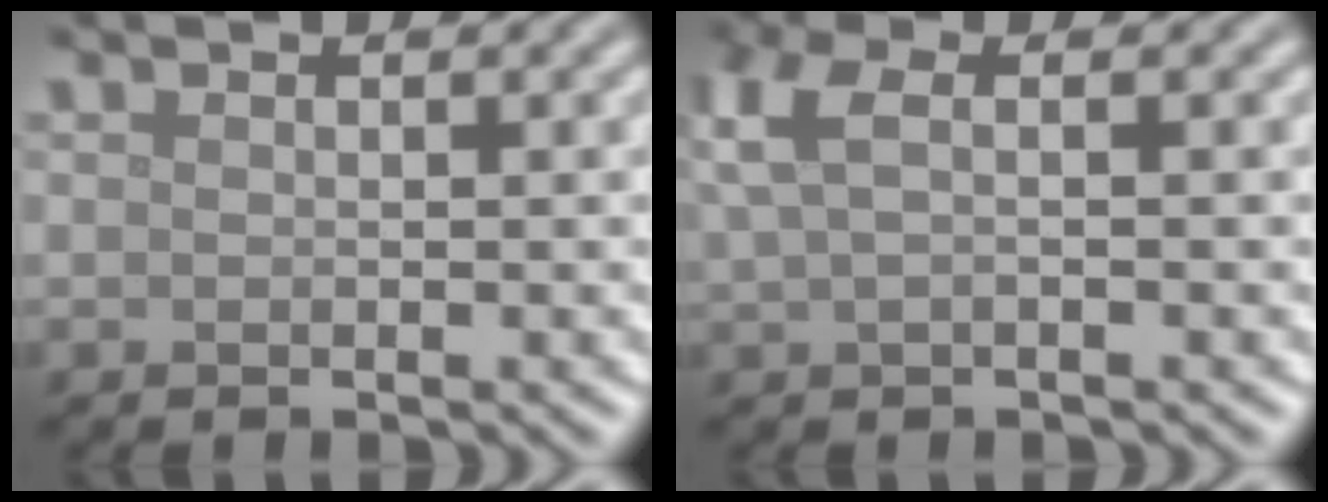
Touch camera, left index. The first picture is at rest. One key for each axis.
{"total": 3.2, "fx": 1.0, "fy": 1.4, "fz": 2.7, "tx": -0.067, "ty": 0.007, "tz": 0.017}